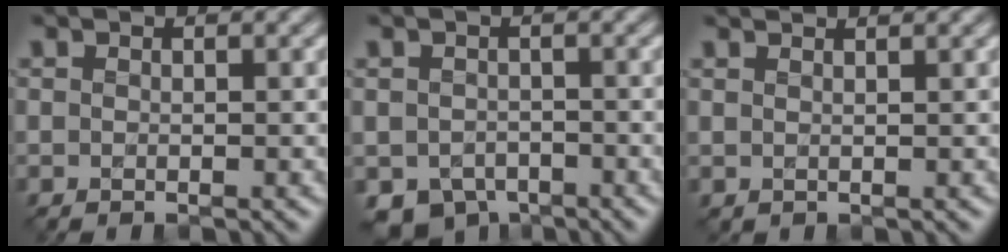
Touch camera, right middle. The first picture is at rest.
{"total": 3.0, "force": [-2.4, 1.7, 0.5], "torque": [-0.013, -0.012, -0.039]}
{"total": 2.4, "force": [2.3, 0.6, 0.6], "torque": [0.002, 0.006, 0.009]}